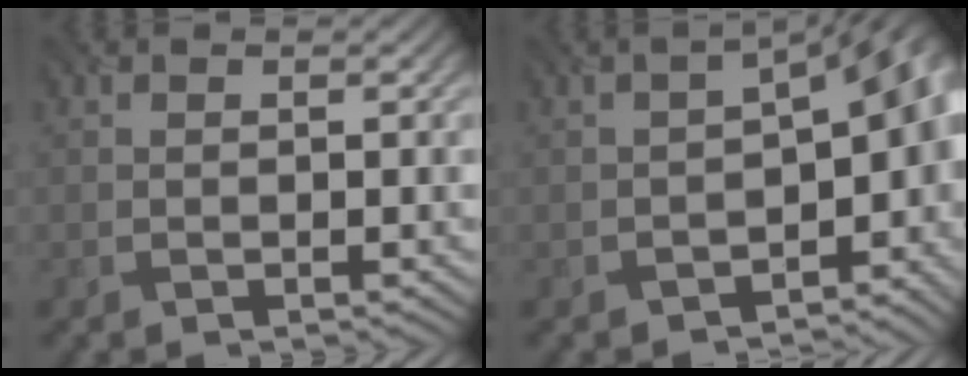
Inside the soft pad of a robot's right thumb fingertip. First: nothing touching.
{"total": 12.0, "force": [-3.8, 6.7, 9.2], "torque": [-0.102, -0.041, -0.026]}